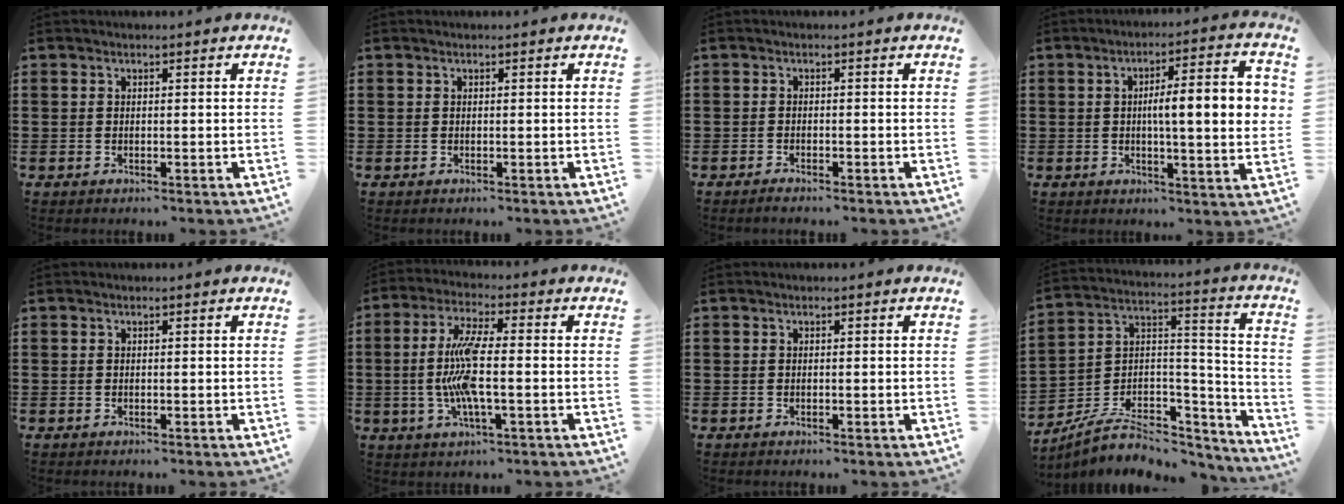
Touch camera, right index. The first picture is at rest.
{"total": 0.0}
{"total": 0.9, "force": [-0.9, 0.0, 0.1], "torque": [-0.006, 0.000, -0.018]}
{"total": 9.3, "force": [0.8, 1.7, 9.1], "torque": [-0.150, 0.002, 0.005]}
{"total": 0.0}
{"total": 9.1, "force": [-1.2, 2.1, 8.8], "torque": [-0.195, -0.012, -0.031]}
{"total": 0.0}
{"total": 7.0, "force": [-5.0, 4.0, 2.9], "torque": [-0.056, 0.009, -0.092]}